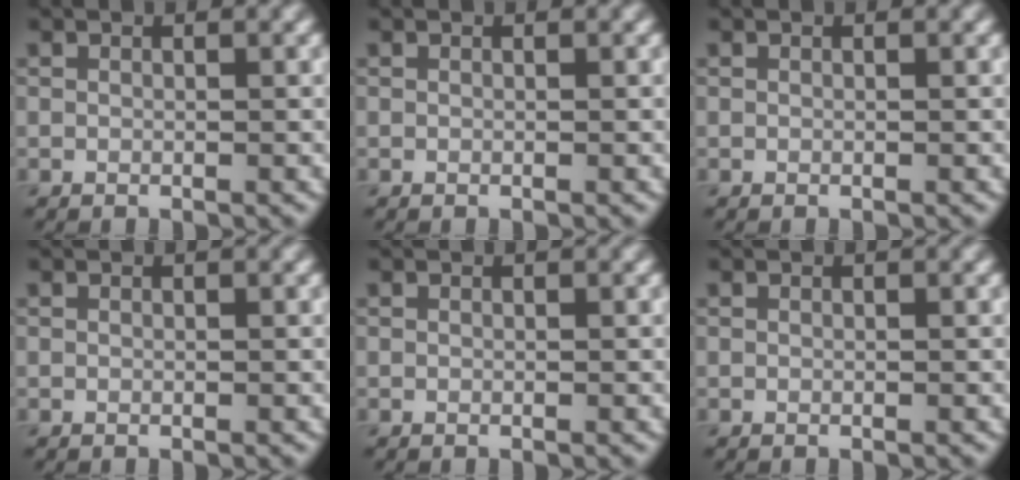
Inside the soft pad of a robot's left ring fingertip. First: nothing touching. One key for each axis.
{"total": 0.0}
{"total": 0.0}
{"total": 0.0}
{"total": 0.0}
{"total": 0.0}